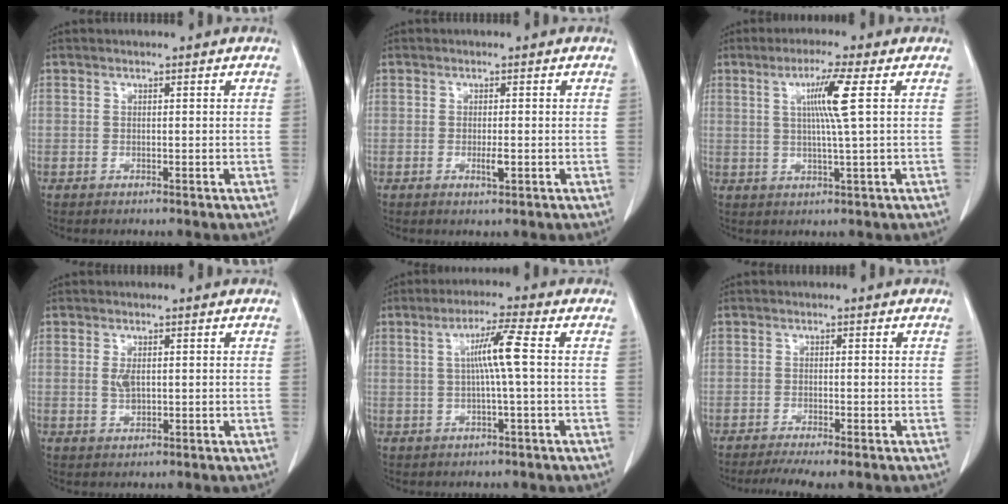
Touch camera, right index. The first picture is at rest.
{"total": 1.7, "force": [-0.5, 0.3, 1.6], "torque": [-0.031, -0.003, -0.007]}
{"total": 6.3, "force": [1.6, -1.3, 6.0], "torque": [-0.111, -0.001, 0.031]}
{"total": 2.3, "force": [0.2, 1.1, 2.0], "torque": [-0.039, -0.002, 0.006]}
{"total": 5.7, "force": [0.5, -0.8, 5.7], "torque": [-0.103, 0.007, 0.011]}
{"total": 5.3, "force": [-4.1, 0.4, 3.3], "torque": [-0.047, -0.009, -0.063]}